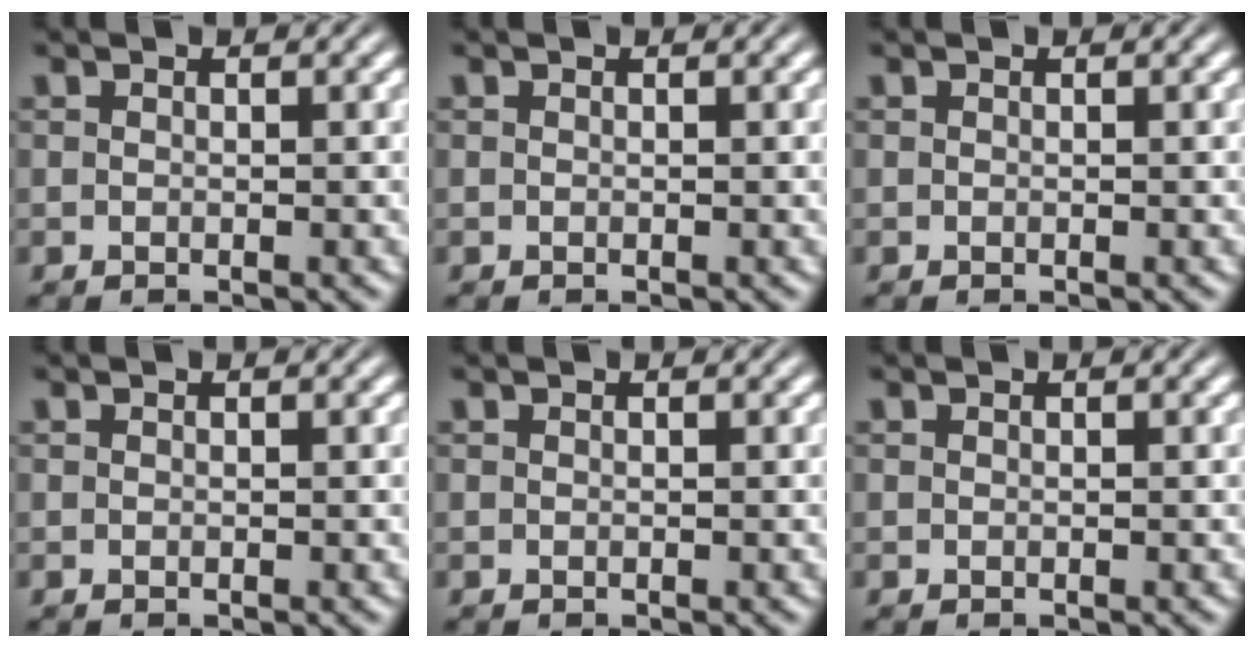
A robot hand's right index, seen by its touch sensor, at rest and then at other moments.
{"total": 0.0}
{"total": 0.0}
{"total": 0.0}
{"total": 0.0}
{"total": 0.0}